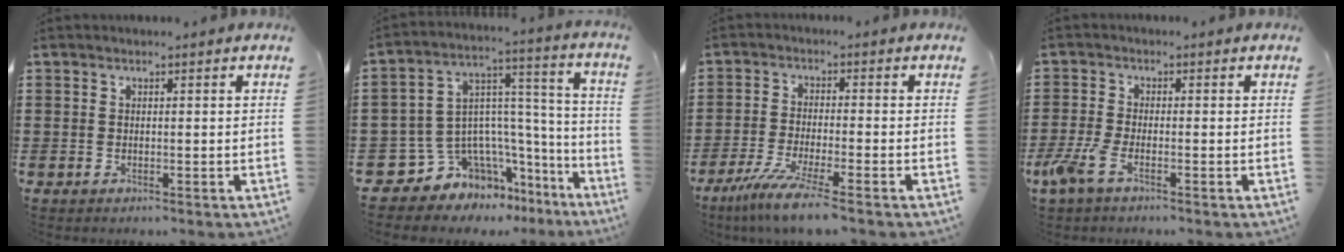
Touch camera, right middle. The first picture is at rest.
{"total": 8.1, "force": [-5.3, 6.1, 0.8], "torque": [-0.051, -0.022, -0.096]}
{"total": 6.4, "force": [-4.8, -0.1, 4.1], "torque": [-0.093, -0.023, -0.094]}
{"total": 4.0, "force": [-2.2, 1.0, 3.1], "torque": [-0.093, -0.013, -0.049]}